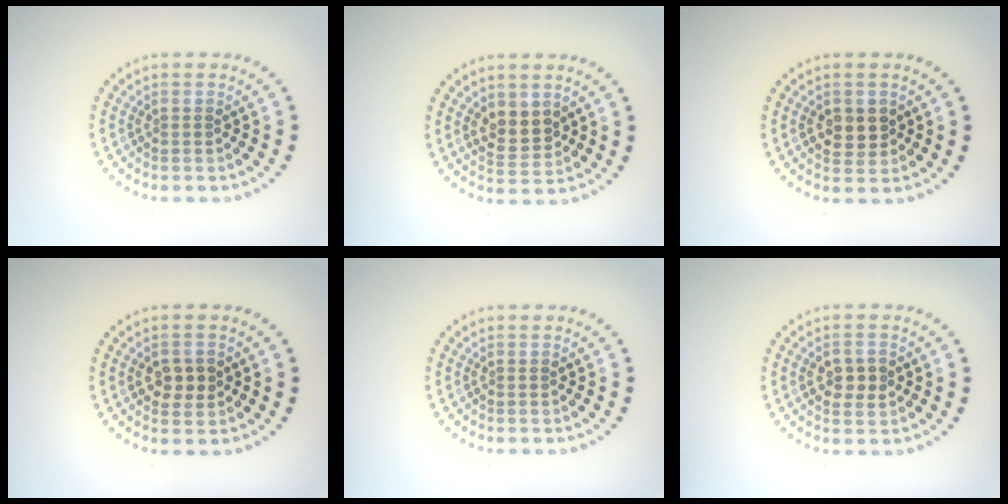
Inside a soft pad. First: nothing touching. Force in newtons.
{"total": 2.7, "press": 2.5, "slide": 0.9}
{"total": 2.5, "press": 2.5, "slide": 0.3}
{"total": 2.4, "press": 2.3, "slide": 0.3}
{"total": 0.0}
{"total": 2.5, "press": 2.5, "slide": 0.0}